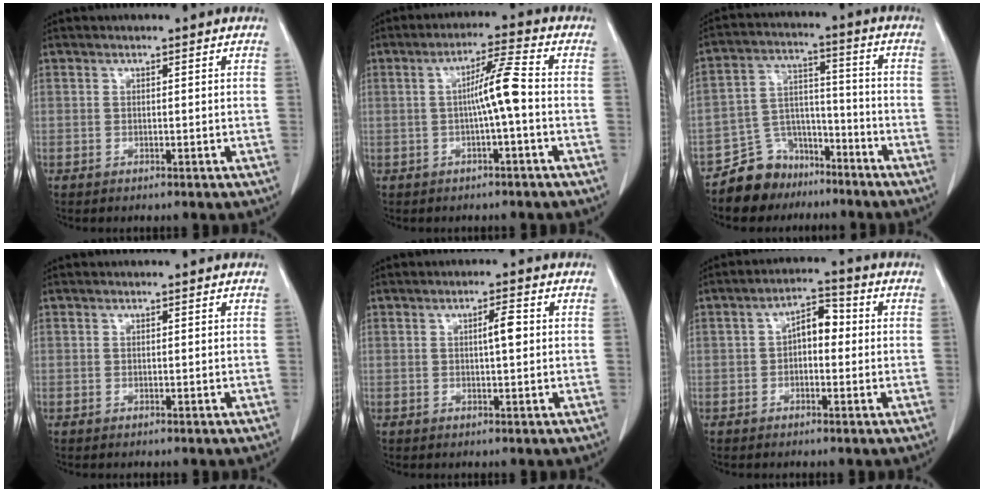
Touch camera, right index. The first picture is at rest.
{"total": 5.8, "force": [-0.6, -0.4, 5.8], "torque": [-0.098, 0.012, -0.010]}
{"total": 9.2, "force": [-7.1, 5.7, 1.1], "torque": [-0.020, 0.040, -0.125]}
{"total": 0.0}
{"total": 2.9, "force": [0.4, 0.3, 2.8], "torque": [-0.048, 0.002, 0.007]}
{"total": 5.1, "force": [0.2, 2.6, 4.4], "torque": [-0.073, 0.026, -0.003]}